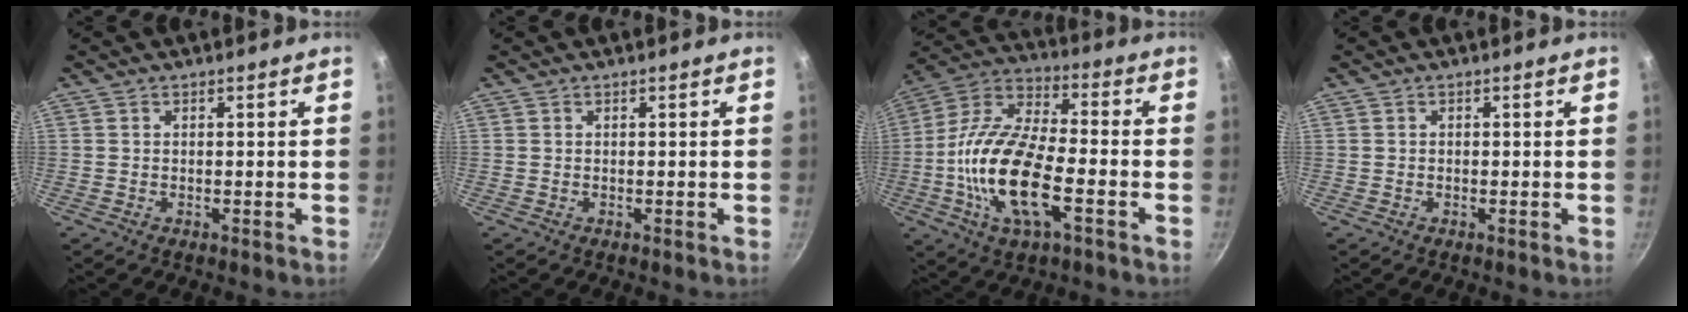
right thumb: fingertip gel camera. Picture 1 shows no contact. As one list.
[{"total": 0.0}, {"total": 19.3, "force": [-5.0, 8.0, 16.8], "torque": [-0.324, 0.028, -0.113]}, {"total": 0.0}]